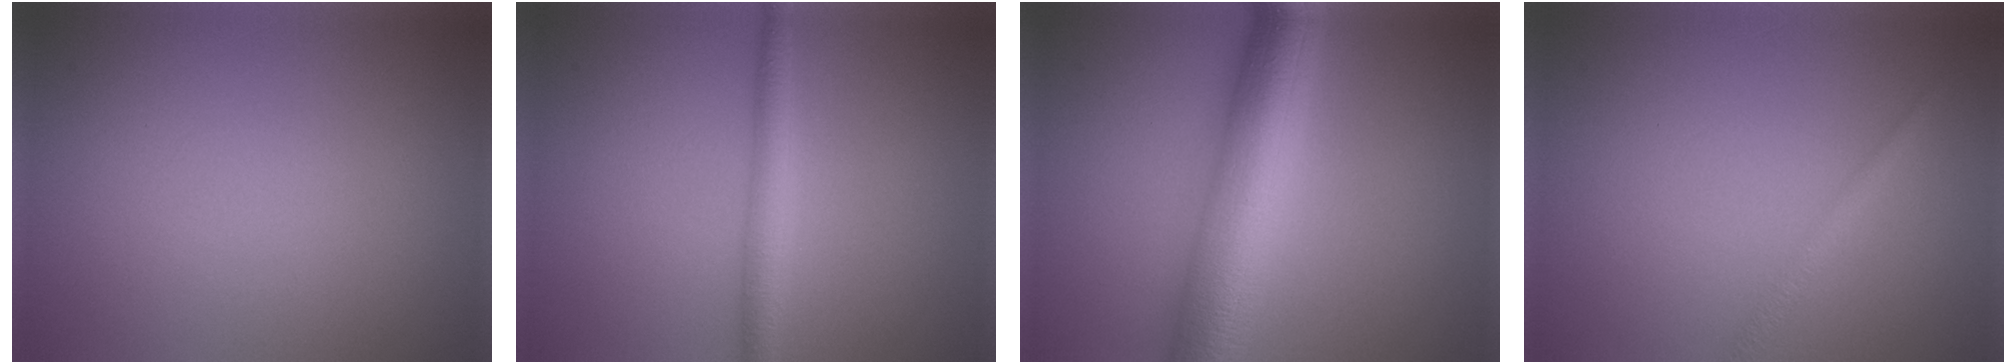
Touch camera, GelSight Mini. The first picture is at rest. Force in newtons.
{"total": 2.5, "press": 2.5, "slide": 0.0}
{"total": 9.5, "press": 9.5, "slide": 0.2}
{"total": 1.2, "press": 1.2, "slide": 0.0}